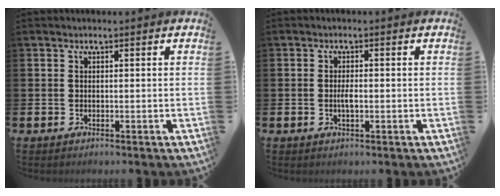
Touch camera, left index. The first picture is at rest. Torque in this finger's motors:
{"motor_torque": [0.22, 0.08, 0.06, 0.03]}